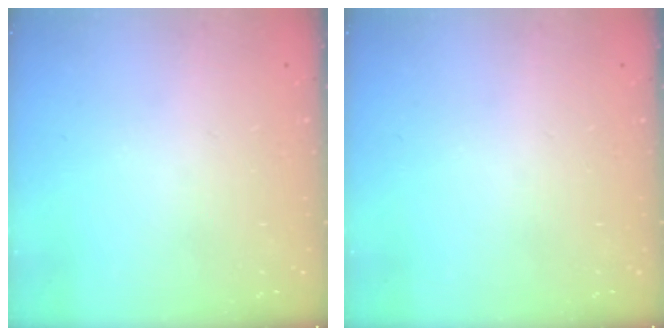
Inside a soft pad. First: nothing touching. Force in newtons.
{"total": 0.0}